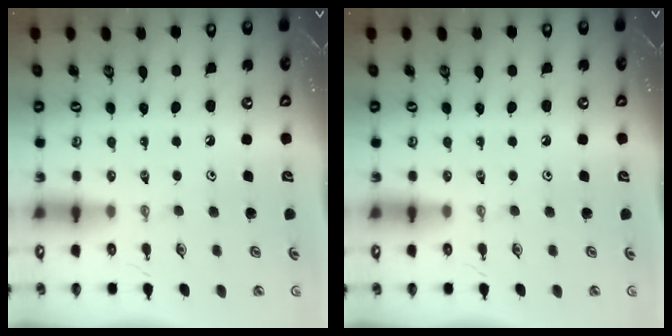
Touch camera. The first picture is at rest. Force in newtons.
{"total": 0.0}